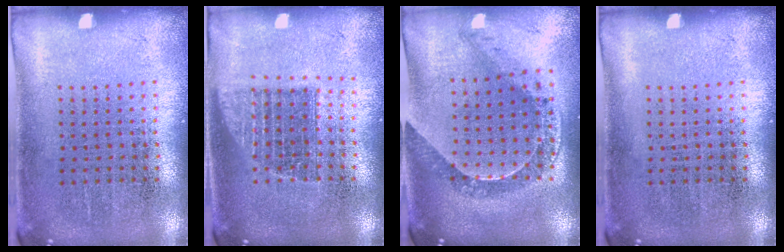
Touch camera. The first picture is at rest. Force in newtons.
{"total": 1.3, "press": 1.0, "slide": 0.8}
{"total": 0.5, "press": 0.5, "slide": 0.1}
{"total": 0.0}